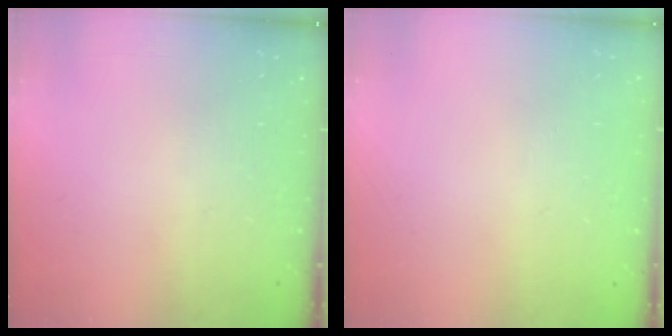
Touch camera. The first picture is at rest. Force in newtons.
{"total": 0.0}